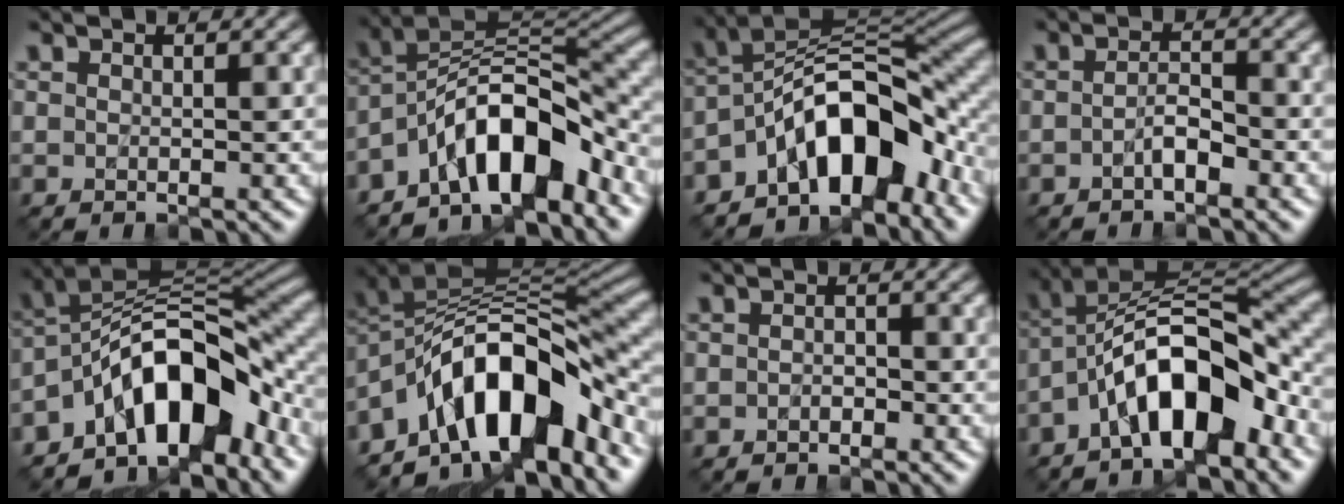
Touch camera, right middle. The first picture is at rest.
{"total": 9.2, "force": [-5.3, 3.5, 6.6], "torque": [-0.086, 0.017, -0.103]}
{"total": 10.6, "force": [-5.3, 4.9, 7.7], "torque": [-0.097, 0.021, -0.103]}
{"total": 1.8, "force": [-0.9, 0.6, 1.4], "torque": [-0.030, 0.004, -0.020]}
{"total": 11.3, "force": [-5.6, 5.4, 8.2], "torque": [-0.107, 0.017, -0.107]}
{"total": 12.7, "force": [-5.9, 5.9, 9.6], "torque": [-0.135, 0.016, -0.114]}
{"total": 0.8, "force": [-0.4, 0.5, 0.5], "torque": [-0.010, 0.000, -0.009]}
{"total": 9.8, "force": [-4.5, 4.0, 7.8], "torque": [-0.121, 0.018, -0.086]}